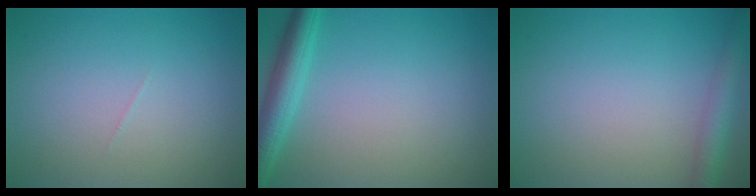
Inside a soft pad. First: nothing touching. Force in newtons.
{"total": 3.6, "press": 3.6, "slide": 0.2}
{"total": 2.8, "press": 2.8, "slide": 0.2}